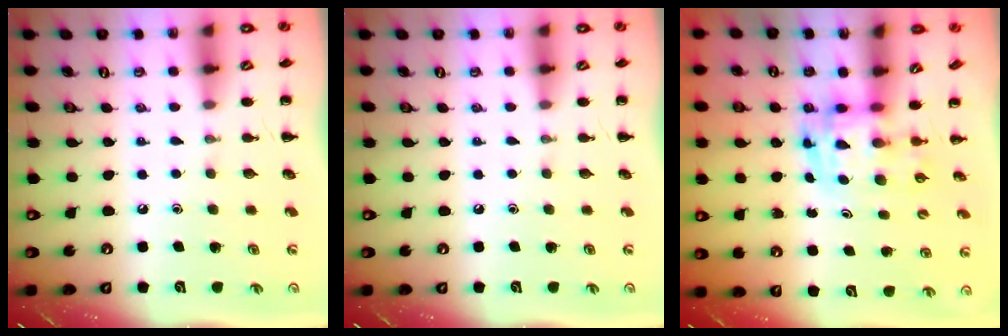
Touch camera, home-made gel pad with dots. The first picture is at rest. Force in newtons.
{"total": 0.0}
{"total": 3.6, "press": 3.5, "slide": 0.6}